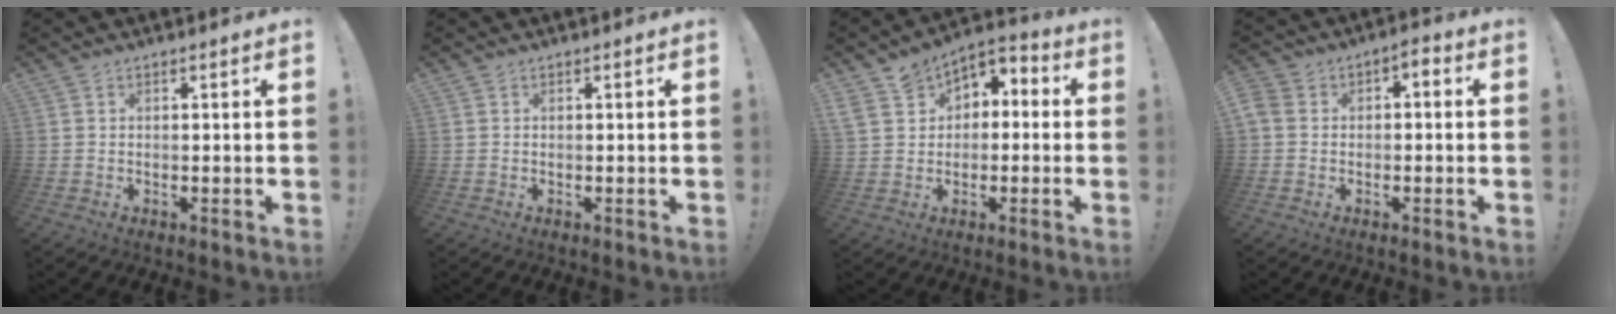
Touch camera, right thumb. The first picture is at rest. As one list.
[{"total": 0.0}, {"total": 6.8, "force": [1.5, 6.2, 2.2], "torque": [-0.020, -0.003, 0.031]}, {"total": 5.2, "force": [-2.5, 3.9, 2.5], "torque": [-0.046, 0.026, -0.046]}]